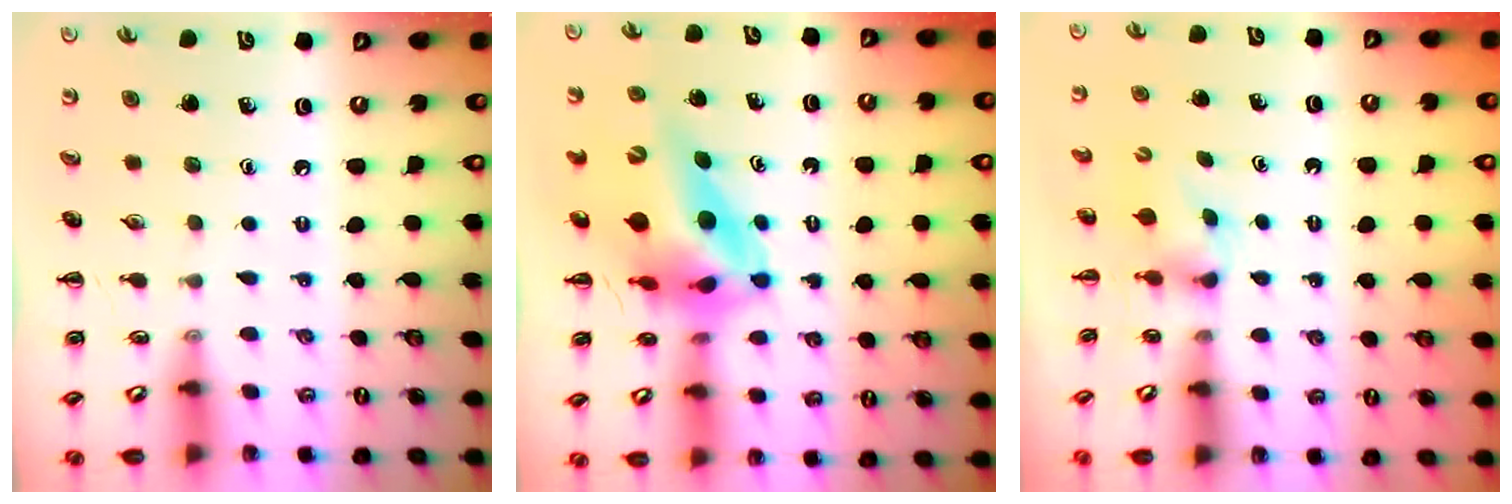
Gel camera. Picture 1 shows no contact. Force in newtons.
{"total": 11.4, "press": 10.9, "slide": 3.3}
{"total": 2.2, "press": 1.9, "slide": 1.0}